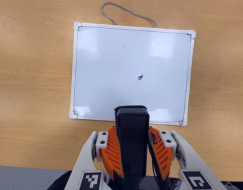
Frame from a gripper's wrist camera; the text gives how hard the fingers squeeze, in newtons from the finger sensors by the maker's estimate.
{"total": 8.7, "left": 7.5, "right": 9.9}